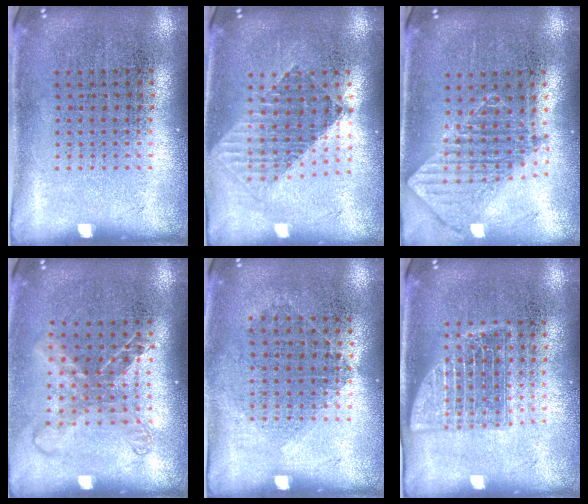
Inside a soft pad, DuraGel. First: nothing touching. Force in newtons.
{"total": 1.6, "press": 1.3, "slide": 0.9}
{"total": 1.2, "press": 1.1, "slide": 0.6}
{"total": 1.5, "press": 1.3, "slide": 0.9}
{"total": 1.0, "press": 0.9, "slide": 0.5}
{"total": 2.2, "press": 2.2, "slide": 0.3}